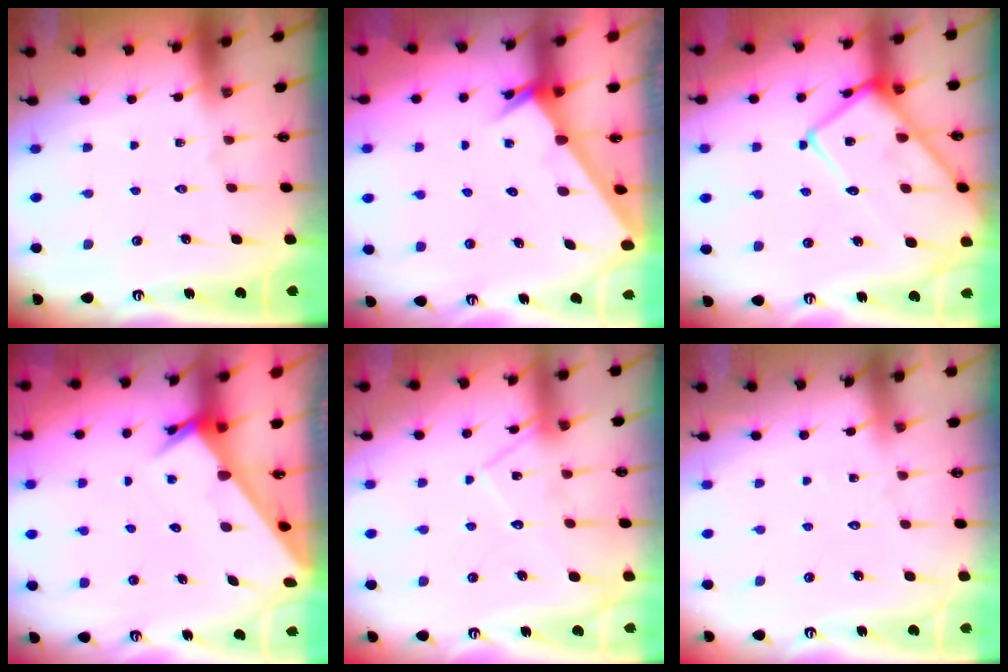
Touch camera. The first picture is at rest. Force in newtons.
{"total": 2.5, "press": 2.5, "slide": 0.1}
{"total": 18.4, "press": 18.3, "slide": 1.6}
{"total": 3.8, "press": 3.8, "slide": 0.1}
{"total": 12.4, "press": 12.4, "slide": 1.0}
{"total": 4.5, "press": 4.4, "slide": 0.5}